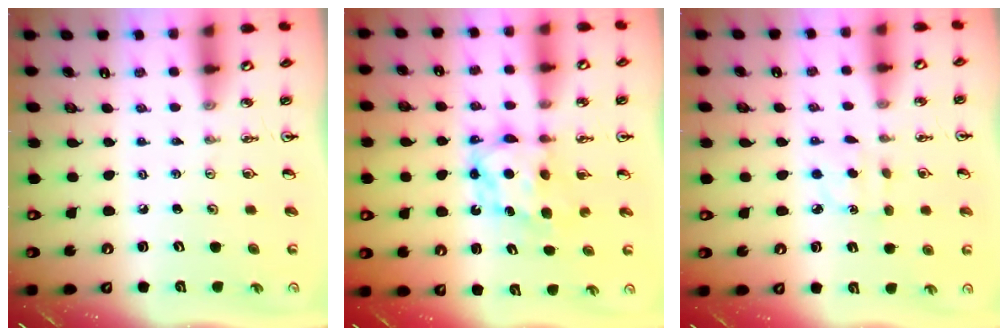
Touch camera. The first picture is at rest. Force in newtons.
{"total": 6.6, "press": 6.6, "slide": 0.3}
{"total": 3.4, "press": 3.3, "slide": 0.5}